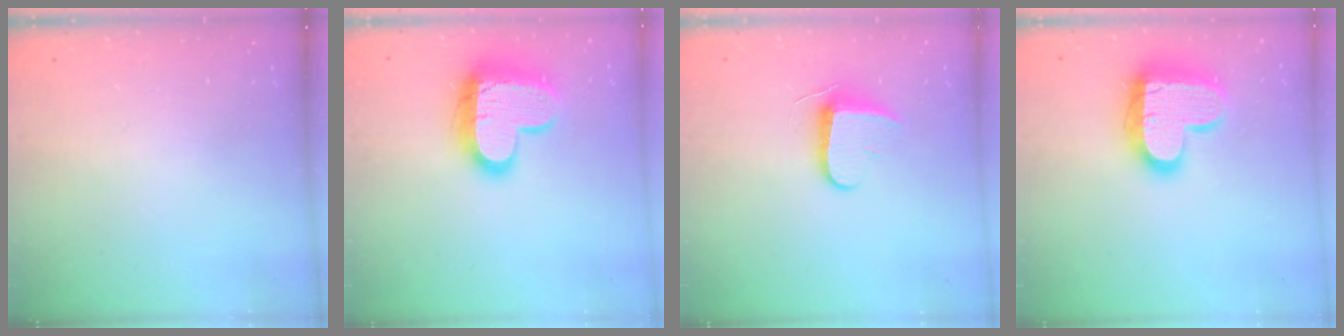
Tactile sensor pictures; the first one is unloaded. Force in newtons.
{"total": 16.4, "press": 16.3, "slide": 1.5}
{"total": 9.4, "press": 9.3, "slide": 0.9}
{"total": 17.7, "press": 17.7, "slide": 1.3}